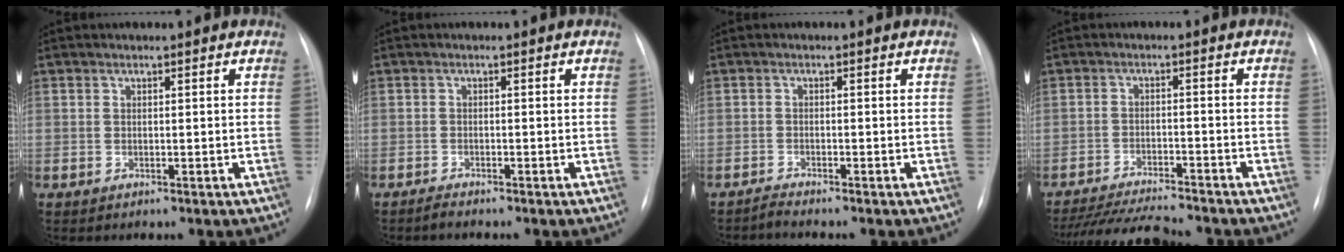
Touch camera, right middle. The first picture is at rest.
{"total": 1.1, "force": [-1.0, 0.0, 0.3], "torque": [-0.010, -0.003, -0.017]}
{"total": 1.3, "force": [-1.2, -0.5, -0.1], "torque": [0.001, -0.007, -0.022]}
{"total": 12.0, "force": [-11.1, 0.8, 4.5], "torque": [-0.073, -0.015, -0.172]}